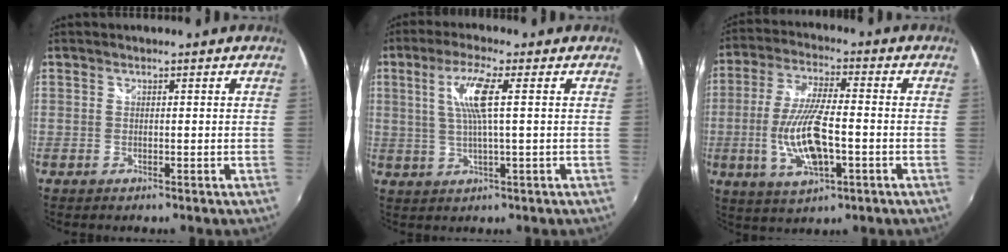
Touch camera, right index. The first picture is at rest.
{"total": 7.0, "force": [1.6, 0.0, 6.9], "torque": [-0.135, 0.000, 0.033]}
{"total": 12.9, "force": [-3.0, 4.2, 11.8], "torque": [-0.240, -0.010, -0.053]}